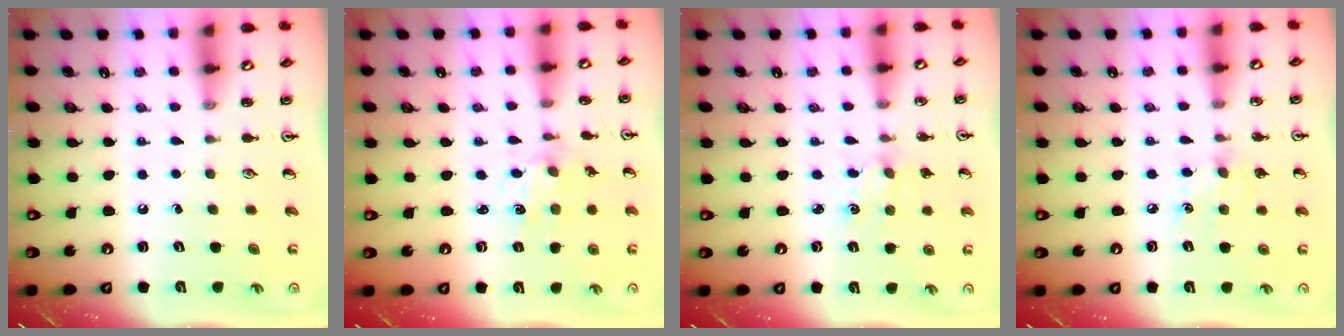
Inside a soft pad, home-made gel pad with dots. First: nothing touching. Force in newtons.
{"total": 2.4, "press": 2.4, "slide": 0.4}
{"total": 2.7, "press": 2.7, "slide": 0.4}
{"total": 8.0, "press": 7.9, "slide": 0.8}